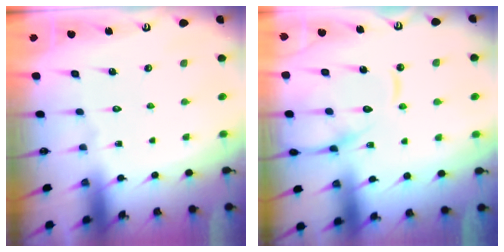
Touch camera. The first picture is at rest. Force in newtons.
{"total": 13.5, "press": 13.4, "slide": 1.5}